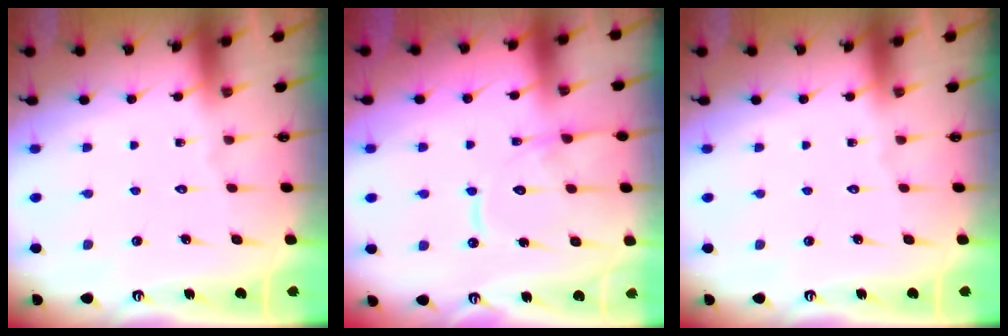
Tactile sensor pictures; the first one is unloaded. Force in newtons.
{"total": 12.2, "press": 12.2, "slide": 1.1}
{"total": 0.0}